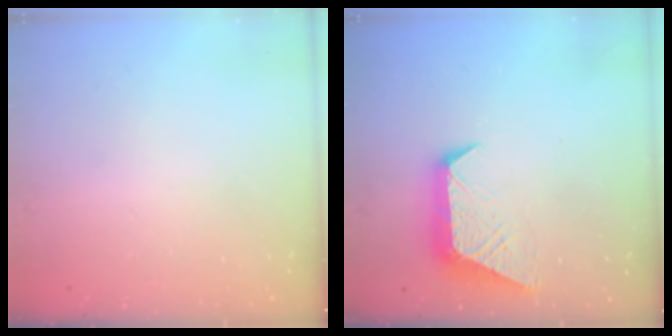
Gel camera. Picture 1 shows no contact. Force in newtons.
{"total": 10.9, "press": 10.9, "slide": 0.3}